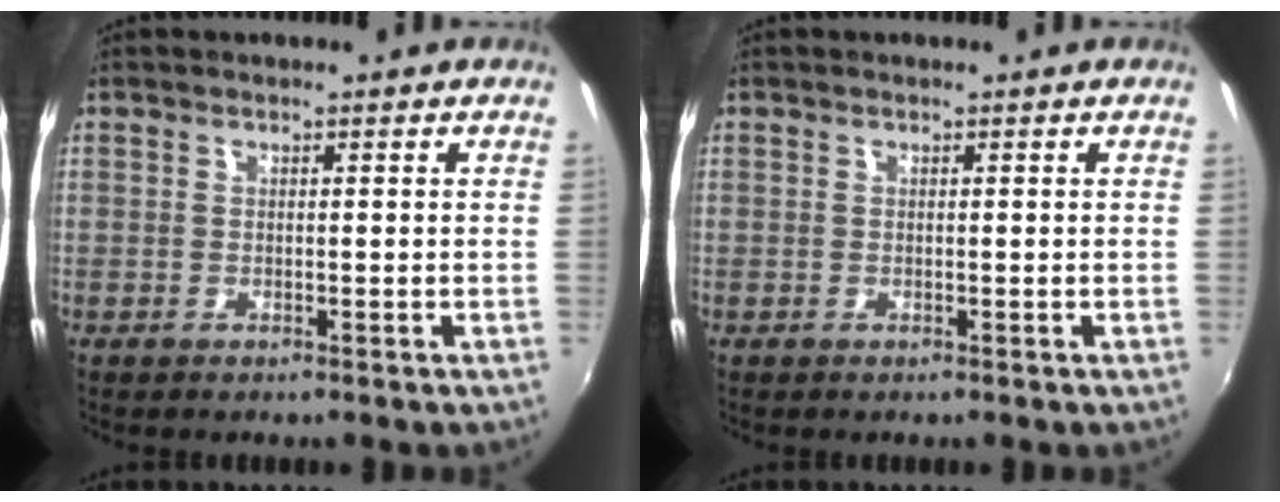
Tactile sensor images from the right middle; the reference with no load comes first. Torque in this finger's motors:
{"motor_torque": [0.00, 0.00, 0.00, 0.00]}